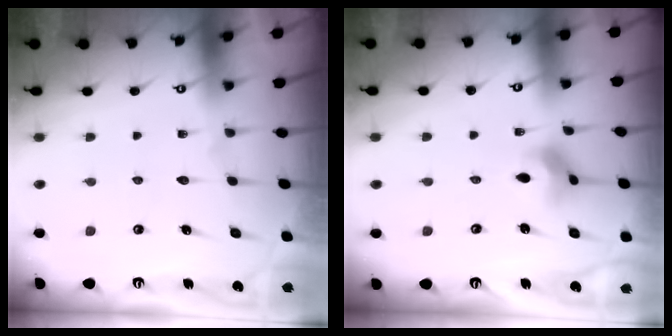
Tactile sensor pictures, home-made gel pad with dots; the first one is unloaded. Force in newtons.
{"total": 4.6, "press": 4.6, "slide": 0.7}